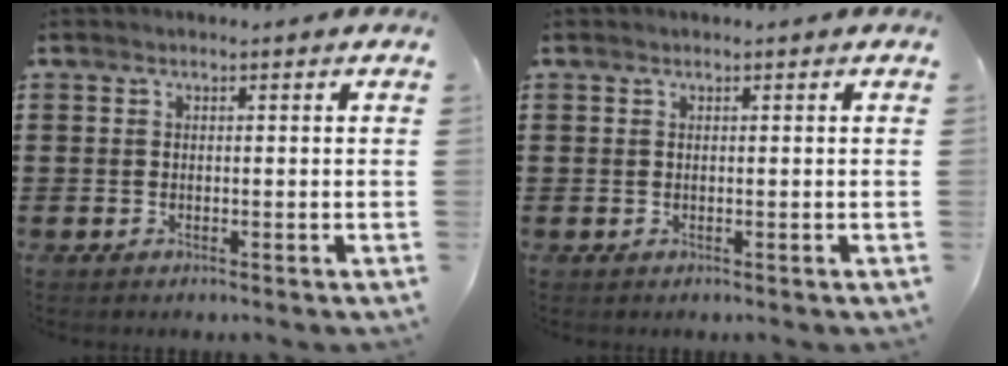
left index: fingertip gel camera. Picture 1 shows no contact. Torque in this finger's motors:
{"motor_torque": [-0.03, -0.01, -0.01, -0.01]}